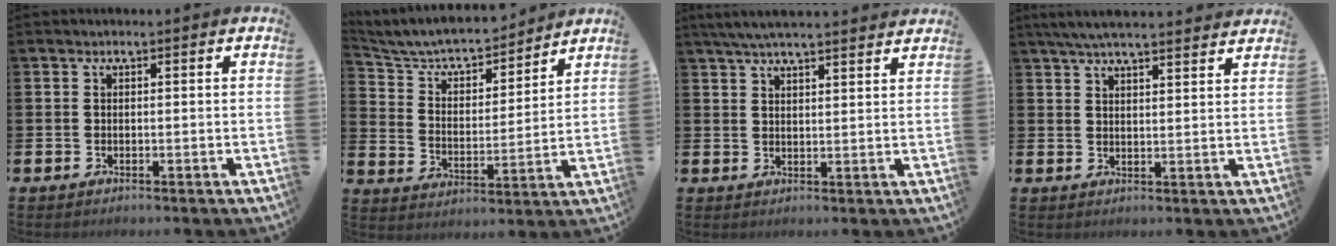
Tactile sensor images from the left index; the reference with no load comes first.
{"total": 6.8, "force": [6.3, 1.9, 1.8], "torque": [-0.067, -0.047, 0.104]}
{"total": 4.7, "force": [4.4, 0.2, 1.6], "torque": [-0.047, -0.009, 0.082]}
{"total": 5.1, "force": [4.9, 0.3, 1.6], "torque": [-0.040, -0.017, 0.088]}